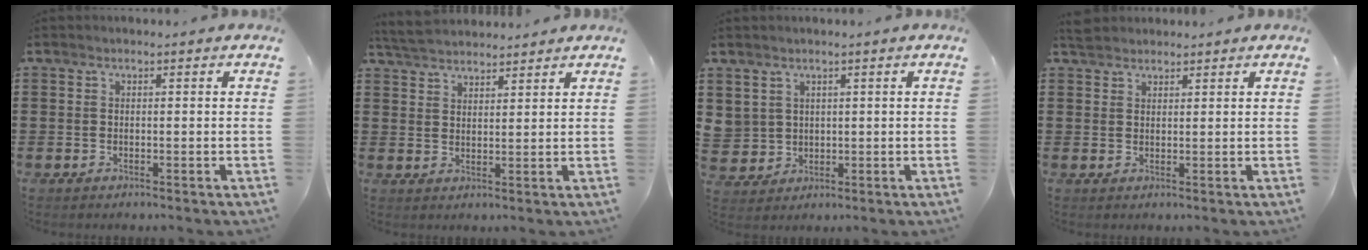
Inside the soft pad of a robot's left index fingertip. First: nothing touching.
{"total": 4.2, "force": [4.0, 0.9, 0.8], "torque": [-0.031, -0.006, 0.076]}
{"total": 2.7, "force": [1.3, 2.4, 0.2], "torque": [-0.019, 0.008, 0.023]}
{"total": 2.2, "force": [2.0, 0.8, 0.3], "torque": [-0.012, 0.005, 0.040]}